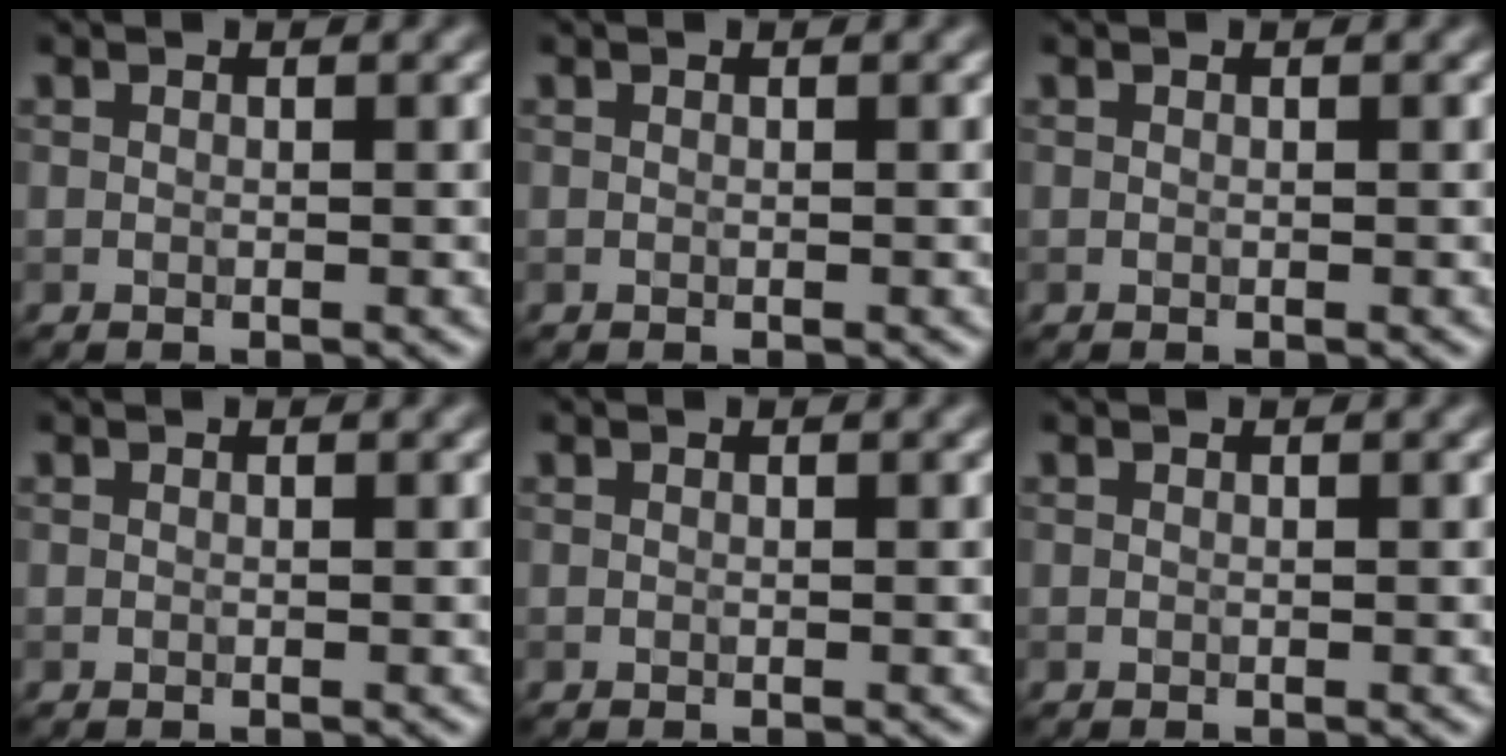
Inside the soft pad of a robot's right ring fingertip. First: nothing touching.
{"total": 0.0}
{"total": 0.0}
{"total": 0.0}
{"total": 0.0}
{"total": 0.0}